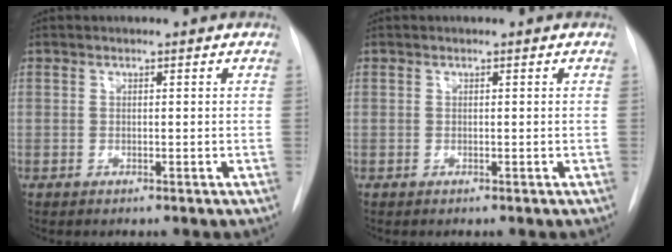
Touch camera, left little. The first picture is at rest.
{"total": 0.0}